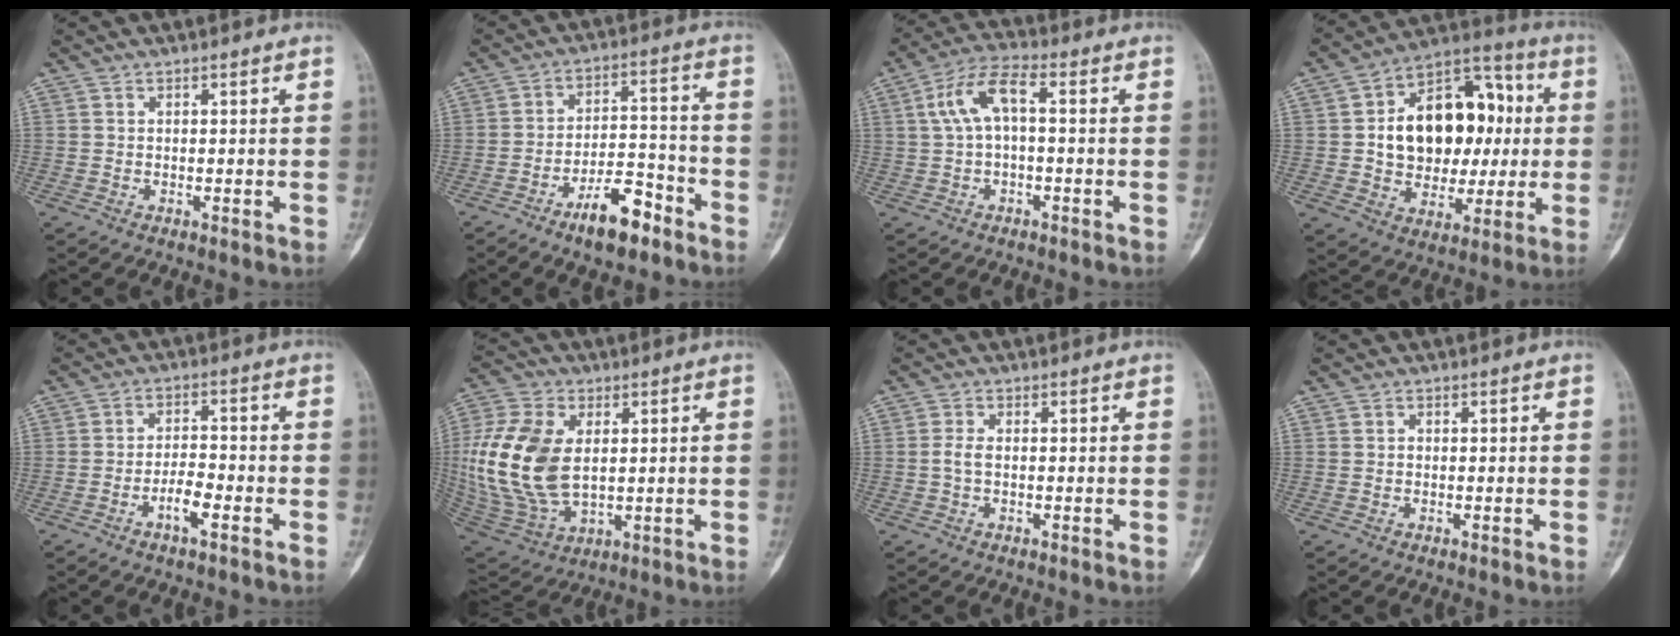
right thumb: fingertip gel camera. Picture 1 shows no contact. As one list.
[{"total": 10.0, "force": [-6.6, 3.8, 6.6], "torque": [-0.102, 0.053, -0.110]}, {"total": 7.9, "force": [0.9, 3.2, 7.2], "torque": [-0.153, 0.033, 0.011]}, {"total": 20.8, "force": [2.0, 14.5, 14.7], "torque": [-0.179, 0.026, 0.036]}, {"total": 4.9, "force": [-2.6, 1.3, 3.9], "torque": [-0.073, 0.020, -0.049]}, {"total": 19.5, "force": [1.6, 12.0, 15.3], "torque": [-0.320, -0.010, 0.041]}, {"total": 1.9, "force": [-0.2, 0.9, 1.6], "torque": [-0.033, 0.003, -0.006]}, {"total": 0.0}]